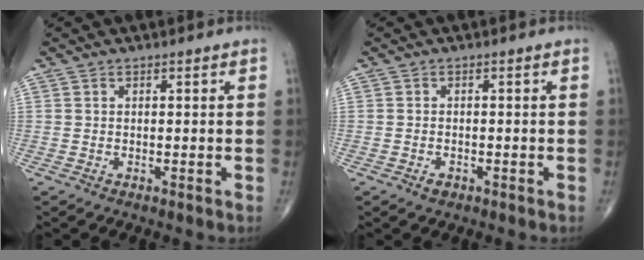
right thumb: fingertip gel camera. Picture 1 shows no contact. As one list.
[{"total": 1.4, "force": [-0.8, 0.9, 0.7], "torque": [-0.011, 0.003, -0.011]}]